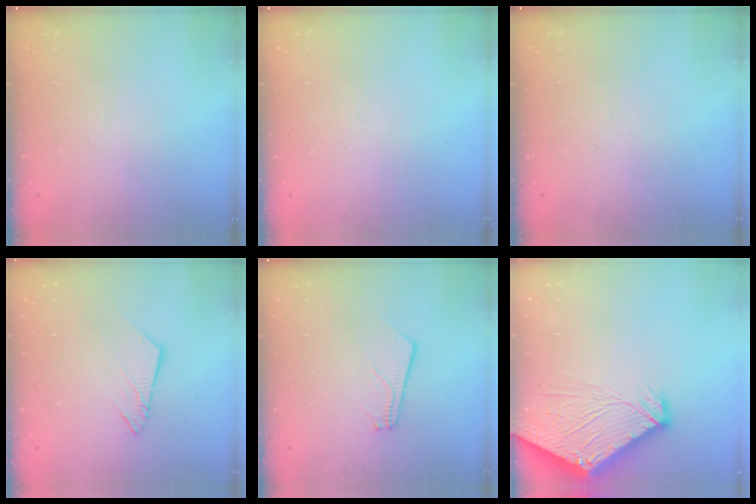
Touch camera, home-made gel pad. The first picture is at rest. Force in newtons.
{"total": 0.0}
{"total": 0.0}
{"total": 5.5, "press": 5.5, "slide": 0.4}
{"total": 2.5, "press": 2.5, "slide": 0.3}
{"total": 10.6, "press": 10.5, "slide": 1.1}